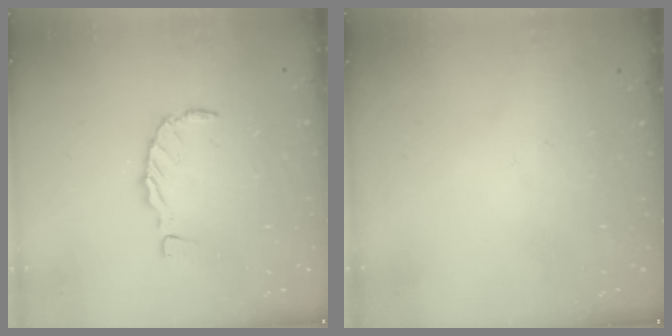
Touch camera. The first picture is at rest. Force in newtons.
{"total": 0.0}